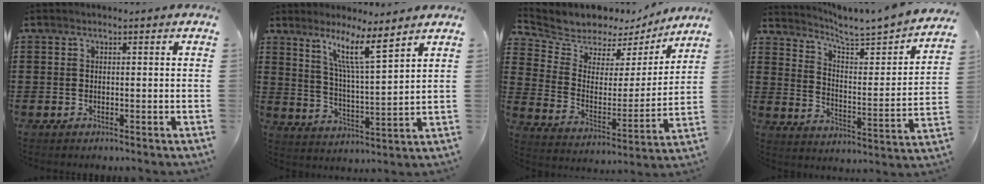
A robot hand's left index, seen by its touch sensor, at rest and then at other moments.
{"total": 8.8, "force": [6.4, 0.8, 6.0], "torque": [-0.119, -0.032, 0.107]}
{"total": 5.9, "force": [5.3, 2.6, -0.3], "torque": [-0.038, -0.042, 0.091]}
{"total": 3.9, "force": [3.8, 0.0, 1.1], "torque": [-0.037, -0.042, 0.050]}